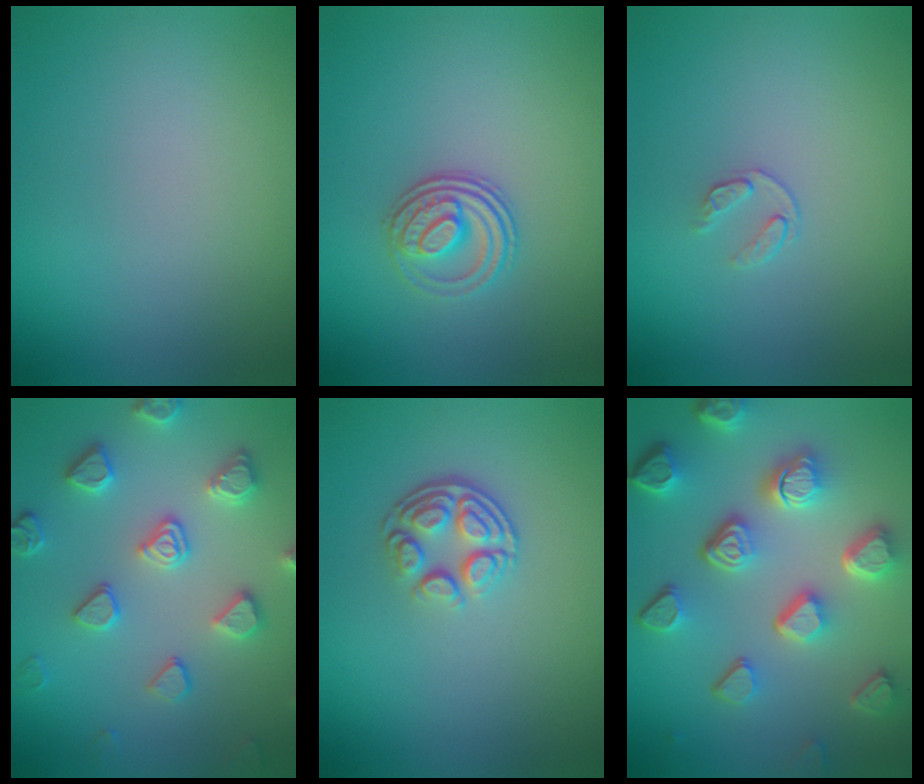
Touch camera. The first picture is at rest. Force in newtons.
{"total": 3.1, "press": 2.5, "slide": 1.9}
{"total": 0.9, "press": 0.5, "slide": 0.8}
{"total": 4.4, "press": 4.3, "slide": 0.6}
{"total": 3.6, "press": 2.6, "slide": 2.4}
{"total": 7.1, "press": 5.4, "slide": 4.6}